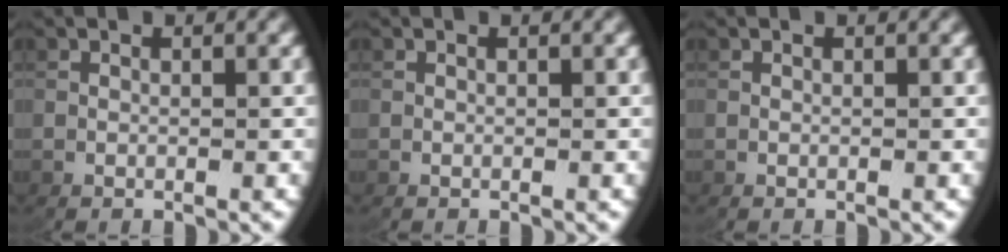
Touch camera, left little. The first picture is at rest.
{"total": 0.0}
{"total": 0.0}